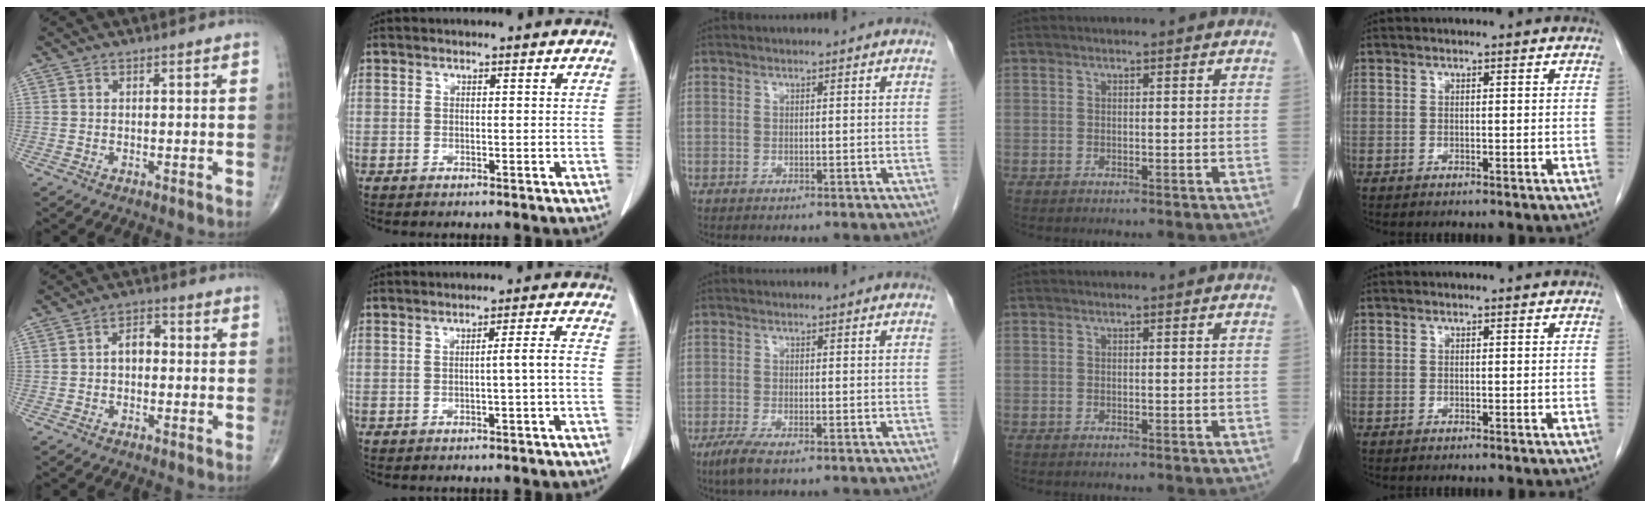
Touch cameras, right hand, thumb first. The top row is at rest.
{"thumb": {"total": 4.3, "force": [-0.3, 2.9, 3.1], "torque": [-0.039, 0.019, -0.014]}, "index": {"total": 2.6, "force": [-0.9, -0.6, 2.4], "torque": [-0.034, 0.003, -0.014]}, "middle": {"total": 3.7, "force": [-2.3, 0.7, 2.7], "torque": [-0.057, -0.010, -0.044]}}